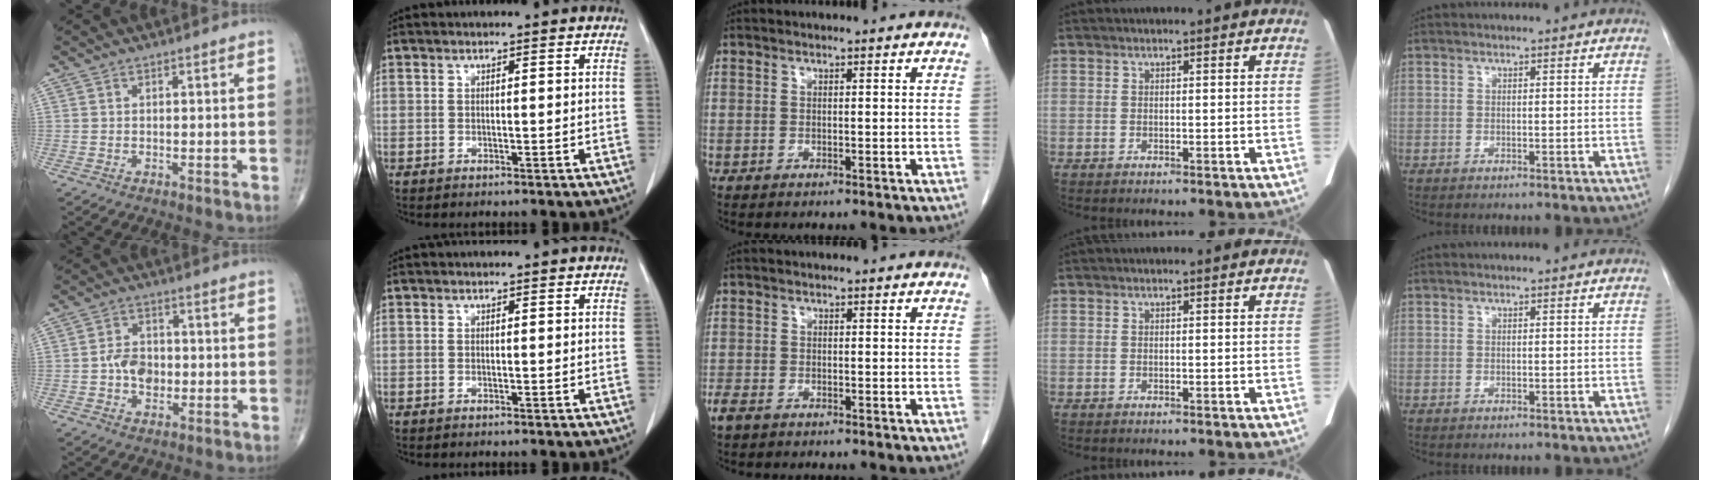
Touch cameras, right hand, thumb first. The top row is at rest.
{"thumb": {"total": 6.0, "force": [-0.9, 4.4, 4.0], "torque": [-0.049, 0.012, -0.018]}, "middle": {"total": 2.8, "force": [-2.0, 1.4, 1.4], "torque": [-0.036, -0.006, -0.032]}}